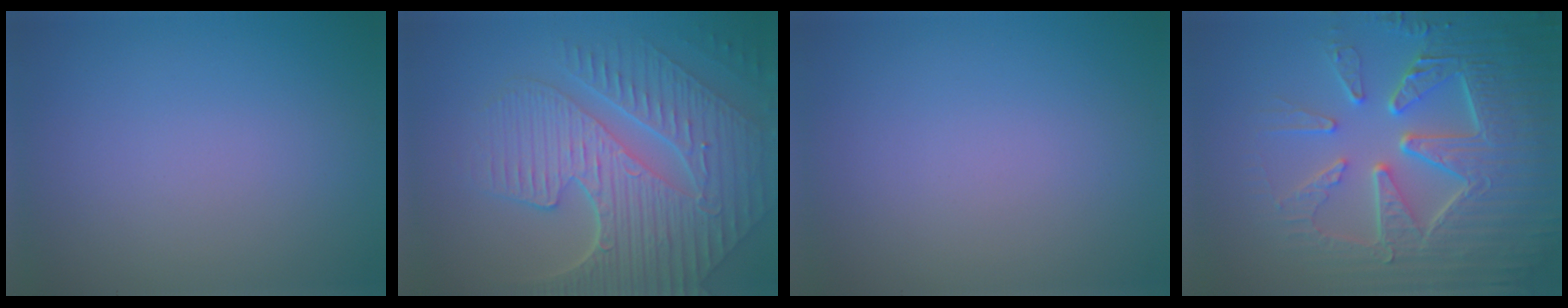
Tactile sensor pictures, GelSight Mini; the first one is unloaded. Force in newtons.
{"total": 9.8, "press": 6.5, "slide": 7.3}
{"total": 0.0}
{"total": 9.4, "press": 6.7, "slide": 6.5}